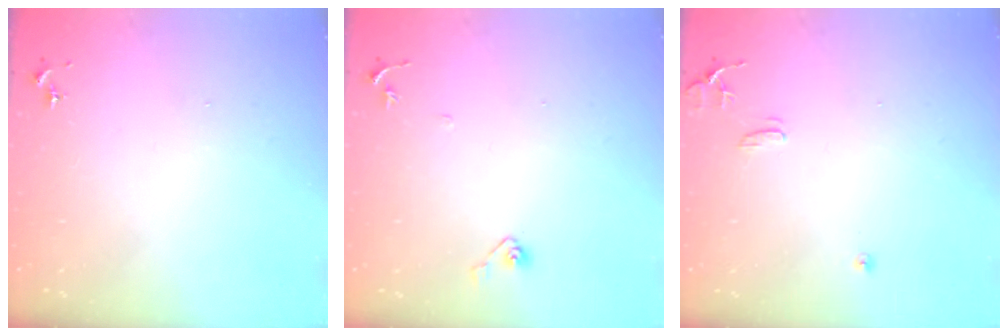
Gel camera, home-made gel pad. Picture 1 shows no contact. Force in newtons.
{"total": 4.8, "press": 4.7, "slide": 1.0}
{"total": 8.5, "press": 8.5, "slide": 0.8}